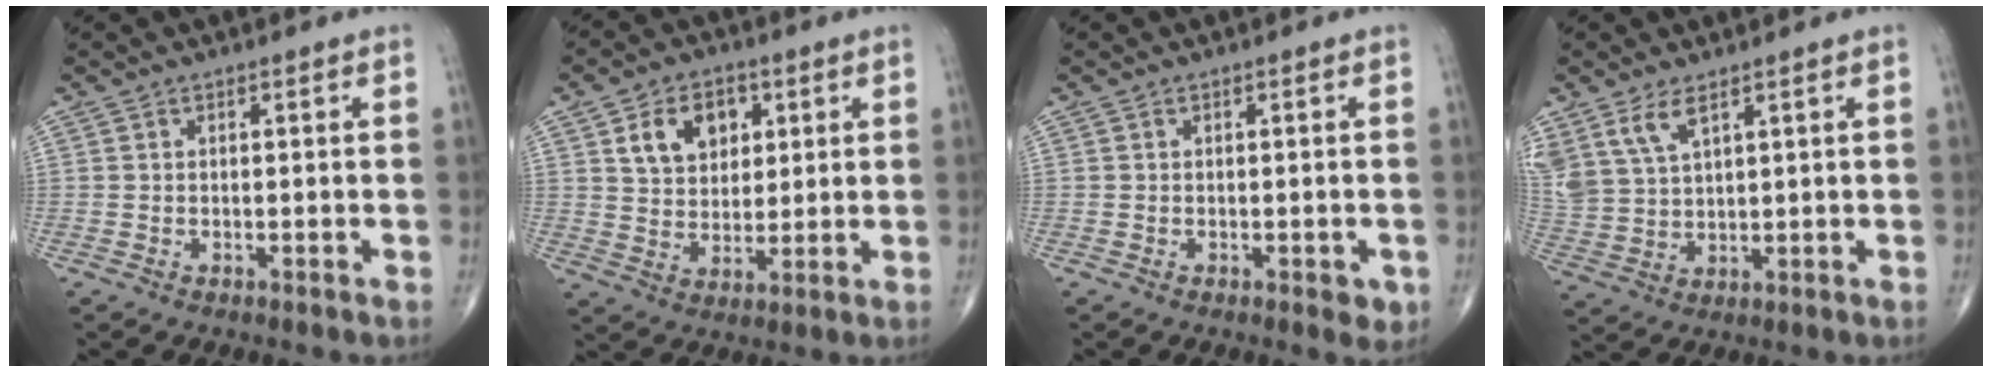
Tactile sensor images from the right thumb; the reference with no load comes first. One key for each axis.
{"total": 9.9, "fx": 3.8, "fy": 7.0, "fz": 5.8, "tx": -0.063, "ty": -0.014, "tz": 0.068}
{"total": 3.0, "fx": -0.9, "fy": 1.3, "fz": 2.6, "tx": -0.022, "ty": -0.005, "tz": -0.009}
{"total": 8.2, "fx": 5.0, "fy": 4.0, "fz": 5.2, "tx": -0.106, "ty": -0.010, "tz": 0.112}